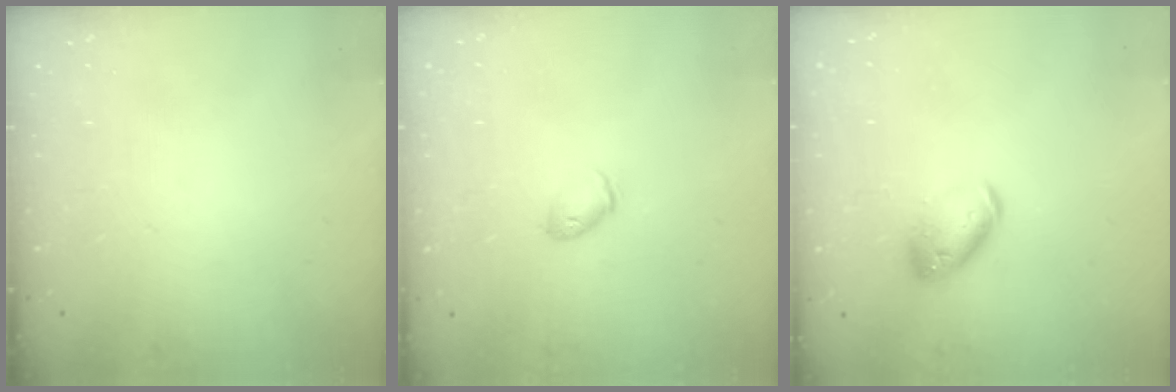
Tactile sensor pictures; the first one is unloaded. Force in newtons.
{"total": 5.3, "press": 5.2, "slide": 1.0}
{"total": 10.3, "press": 10.2, "slide": 1.5}